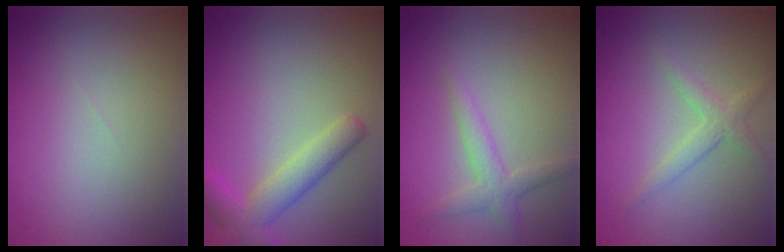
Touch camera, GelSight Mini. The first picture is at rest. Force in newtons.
{"total": 4.0, "press": 4.0, "slide": 0.4}
{"total": 2.4, "press": 2.4, "slide": 0.1}
{"total": 2.0, "press": 2.0, "slide": 0.1}